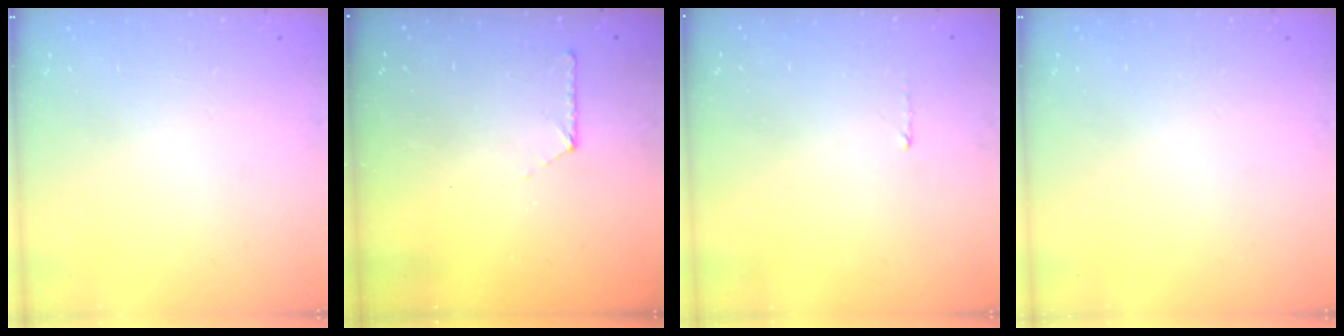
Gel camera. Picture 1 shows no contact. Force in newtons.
{"total": 5.2, "press": 5.1, "slide": 0.6}
{"total": 4.1, "press": 4.0, "slide": 0.4}
{"total": 0.0}